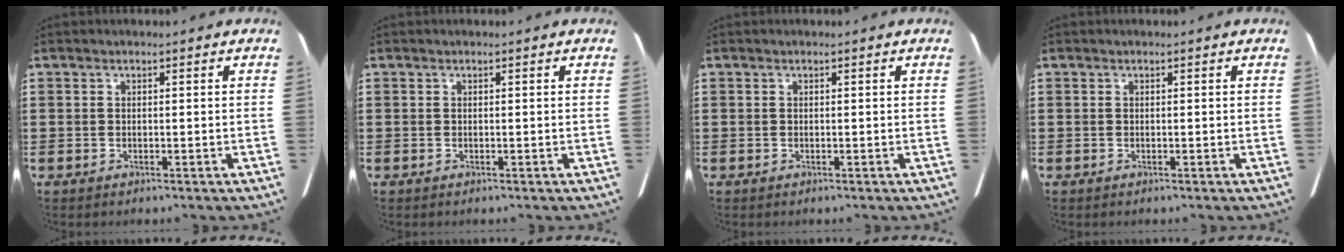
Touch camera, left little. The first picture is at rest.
{"total": 0.0}
{"total": 0.0}
{"total": 0.0}